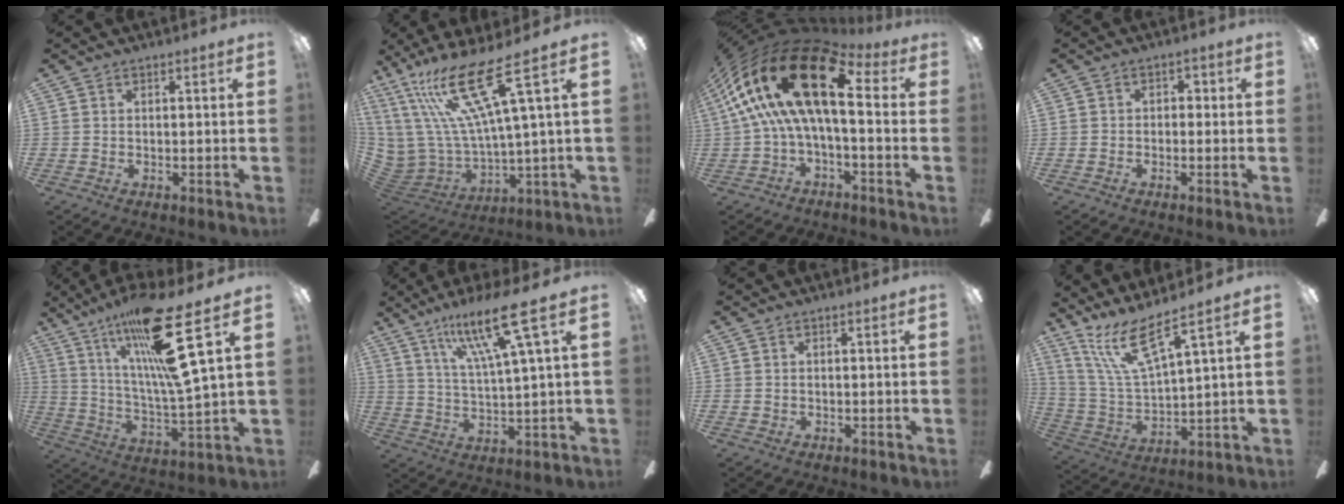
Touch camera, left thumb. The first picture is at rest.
{"total": 23.0, "force": [12.4, 5.7, 18.5], "torque": [-0.417, -0.064, 0.207]}
{"total": 23.5, "force": [5.8, 10.0, 20.5], "torque": [-0.380, -0.021, 0.101]}
{"total": 2.4, "force": [-1.4, 1.6, 1.1], "torque": [-0.018, 0.013, -0.029]}
{"total": 23.0, "force": [13.6, 3.2, 18.3], "torque": [-0.333, -0.068, 0.202]}
{"total": 16.1, "force": [9.2, 2.4, 13.1], "torque": [-0.240, -0.036, 0.139]}
{"total": 0.6, "force": [-0.2, 0.5, 0.3], "torque": [-0.007, 0.004, -0.006]}
{"total": 14.5, "force": [9.7, 3.4, 10.2], "torque": [-0.223, -0.043, 0.173]}